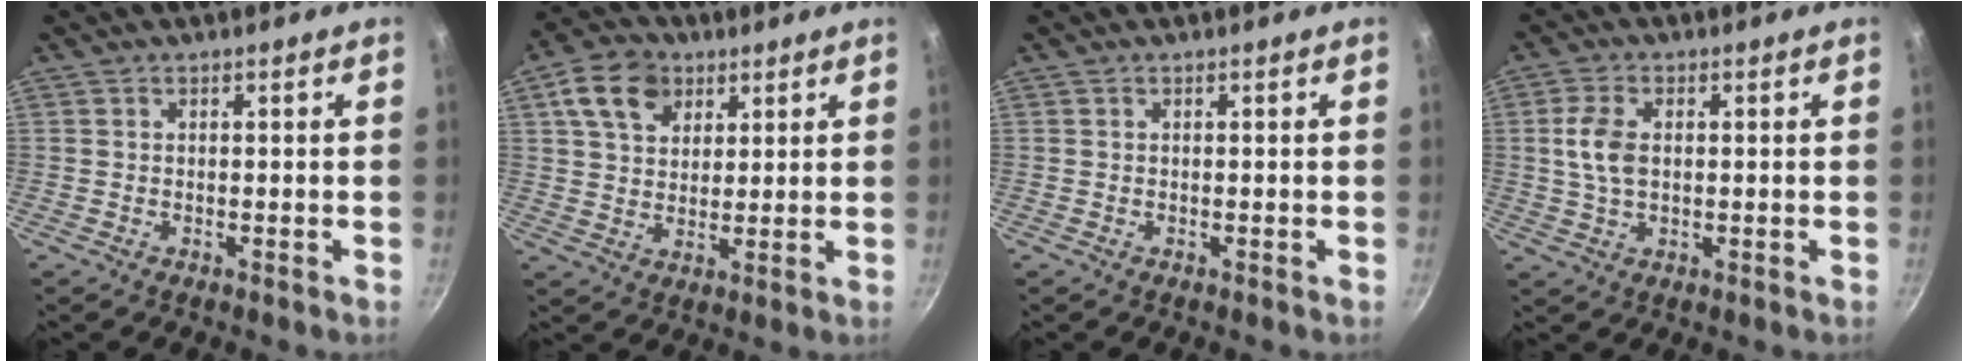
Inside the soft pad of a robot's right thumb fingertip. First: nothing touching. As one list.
[{"total": 10.3, "force": [4.7, 7.3, 5.5], "torque": [-0.075, -0.002, 0.076]}, {"total": 0.0}, {"total": 6.1, "force": [0.7, 3.7, 4.8], "torque": [-0.092, 0.004, 0.012]}]